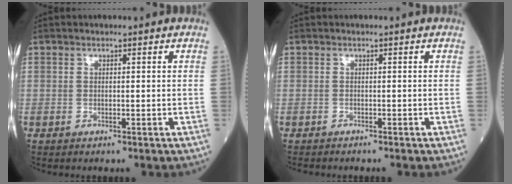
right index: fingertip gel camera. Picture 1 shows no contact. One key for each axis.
{"total": 1.7, "fx": -1.6, "fy": 0.1, "fz": 0.5, "tx": -0.008, "ty": -0.003, "tz": -0.021}